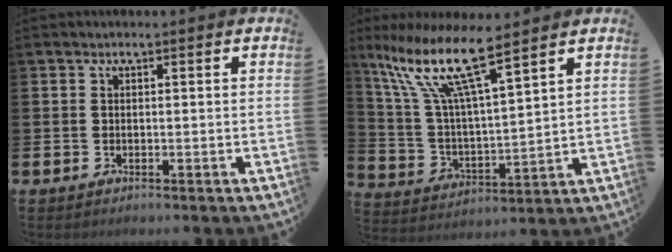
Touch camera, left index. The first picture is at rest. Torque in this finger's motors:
{"motor_torque": [1.03, -1.11, 1.05, 0.21]}